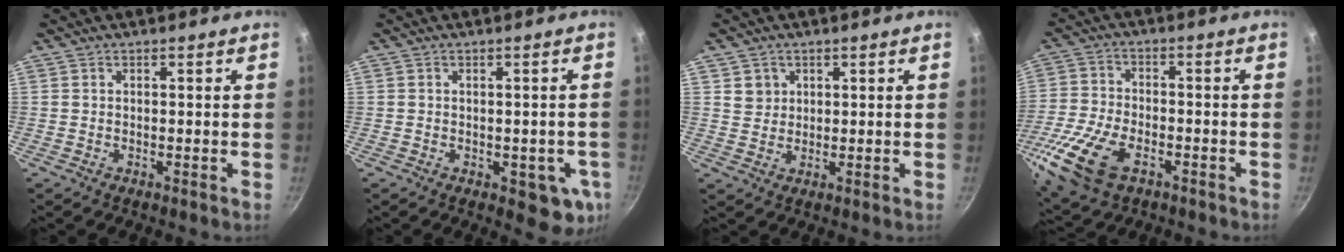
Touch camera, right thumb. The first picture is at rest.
{"total": 7.3, "force": [-1.9, 3.9, 5.9], "torque": [-0.038, 0.001, -0.019]}
{"total": 3.2, "force": [1.2, 2.9, 0.6], "torque": [0.009, 0.004, 0.023]}
{"total": 16.0, "force": [-7.1, 9.1, 11.1], "torque": [-0.236, 0.007, -0.138]}